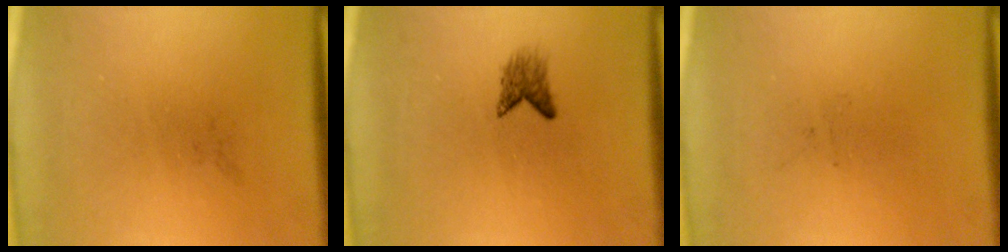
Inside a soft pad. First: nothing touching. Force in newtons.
{"total": 1.9}
{"total": 0.0}